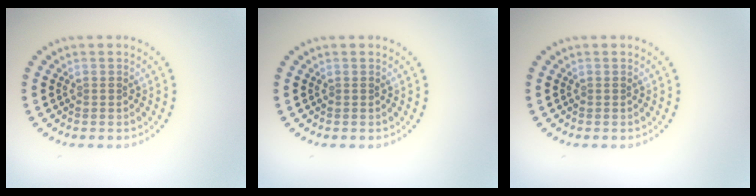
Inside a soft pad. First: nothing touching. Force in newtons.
{"total": 0.0}
{"total": 0.0}